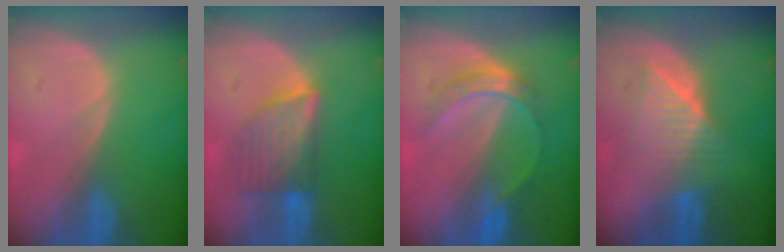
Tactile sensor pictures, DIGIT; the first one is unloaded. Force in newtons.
{"total": 6.5, "press": 6.5, "slide": 0.9}
{"total": 5.0, "press": 4.9, "slide": 1.2}
{"total": 6.4, "press": 6.3, "slide": 1.1}